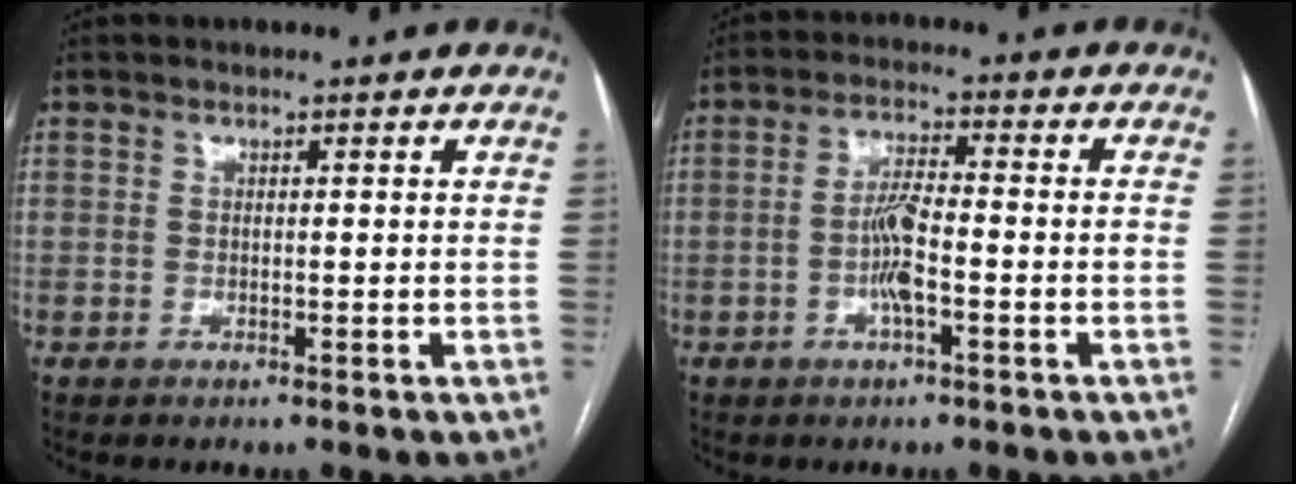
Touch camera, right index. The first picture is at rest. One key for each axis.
{"total": 5.4, "fx": -1.7, "fy": 0.7, "fz": 5.1, "tx": -0.105, "ty": 0.007, "tz": -0.031}